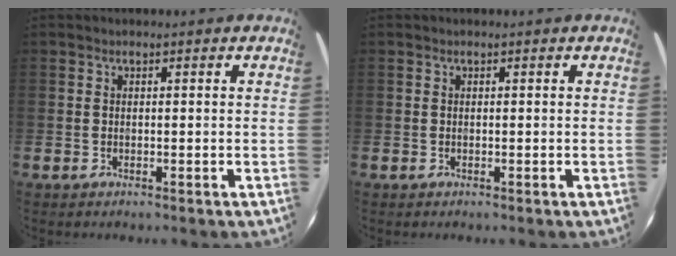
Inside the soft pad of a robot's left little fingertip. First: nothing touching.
{"total": 0.0}